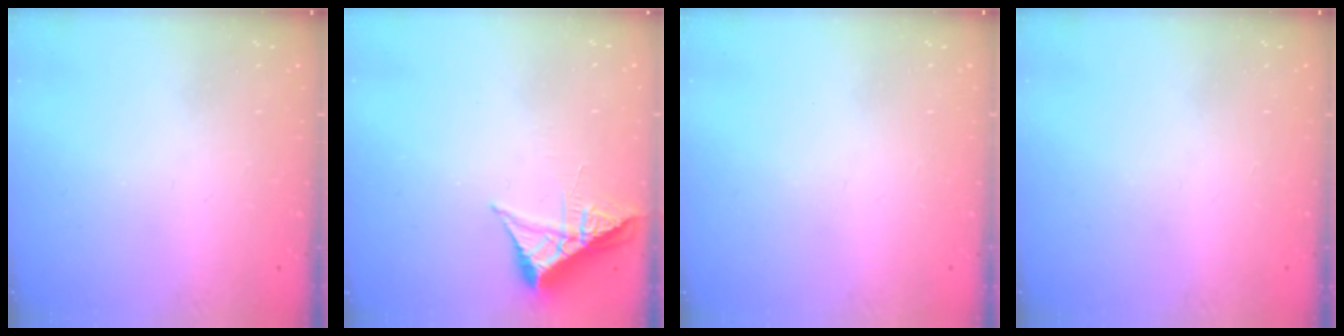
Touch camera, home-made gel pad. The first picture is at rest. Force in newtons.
{"total": 6.5, "press": 6.5, "slide": 0.7}
{"total": 0.0}
{"total": 0.0}